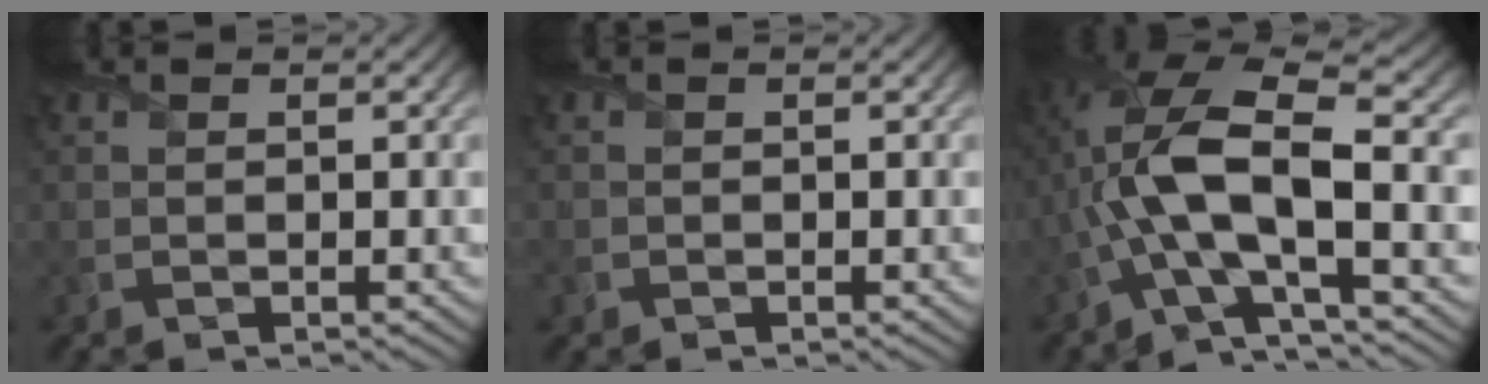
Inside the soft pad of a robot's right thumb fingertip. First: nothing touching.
{"total": 0.7, "force": [-0.3, 0.6, 0.0], "torque": [0.002, -0.004, -0.009]}
{"total": 13.4, "force": [-1.7, 4.9, 12.3], "torque": [-0.277, 0.009, -0.043]}